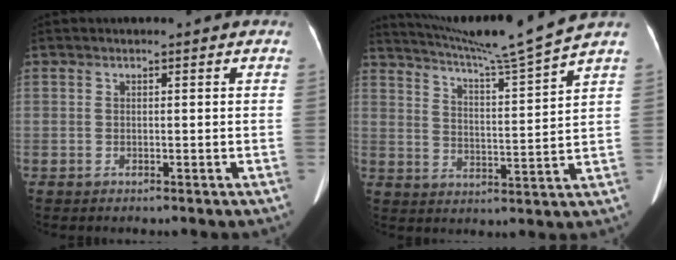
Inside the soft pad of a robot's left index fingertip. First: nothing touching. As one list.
[{"total": 12.6, "force": [11.3, -3.3, 4.3], "torque": [-0.083, -0.038, 0.183]}]